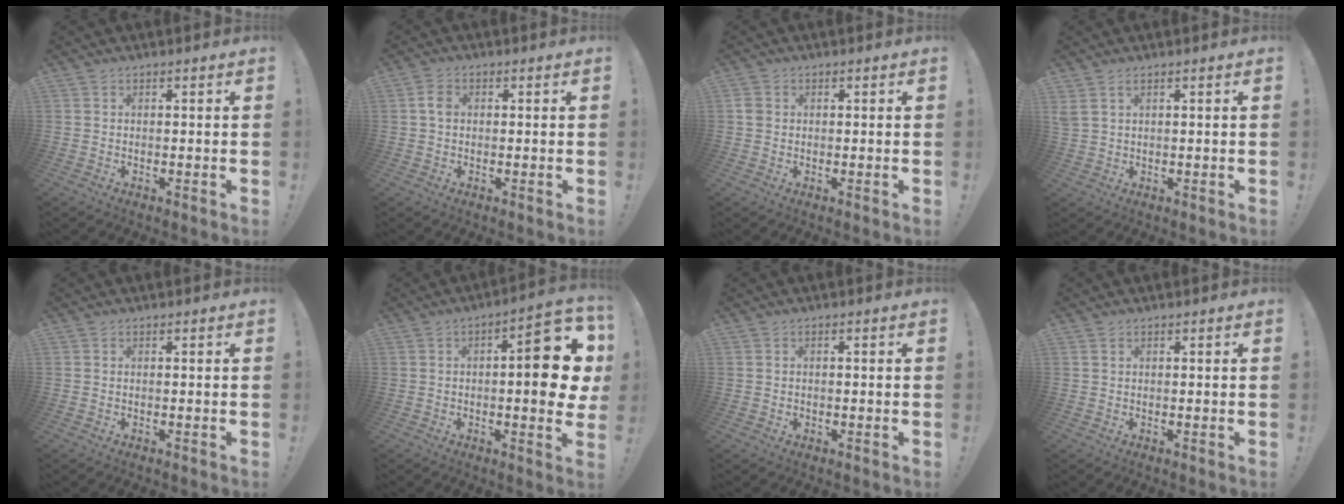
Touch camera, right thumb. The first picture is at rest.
{"total": 3.6, "force": [0.3, 2.5, 2.5], "torque": [-0.032, 0.003, 0.004]}
{"total": 1.9, "force": [0.2, 1.7, 0.9], "torque": [-0.009, 0.001, 0.003]}
{"total": 2.5, "force": [1.4, 1.1, 1.8], "torque": [-0.043, 0.001, 0.028]}
{"total": 0.0}
{"total": 15.0, "force": [1.1, 4.6, 14.3], "torque": [-0.170, -0.005, 0.010]}
{"total": 0.5, "force": [0.2, 0.5, 0.0], "torque": [-0.001, 0.001, 0.003]}
{"total": 0.6, "force": [0.4, 0.2, 0.3], "torque": [0.000, -0.003, 0.007]}